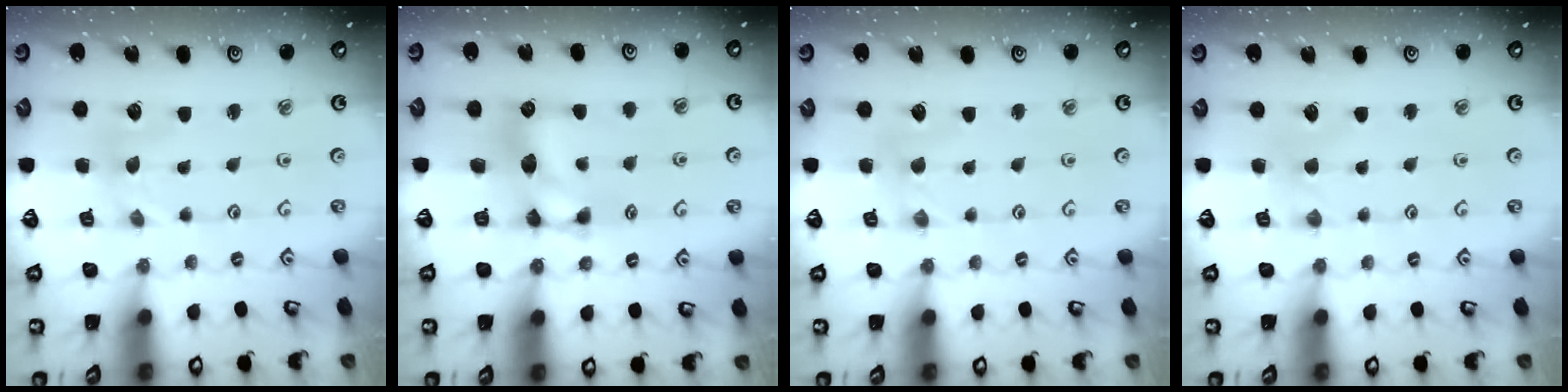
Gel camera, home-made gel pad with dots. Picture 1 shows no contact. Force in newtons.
{"total": 10.5, "press": 10.5, "slide": 0.3}
{"total": 1.4, "press": 1.3, "slide": 0.3}
{"total": 1.1, "press": 1.1, "slide": 0.2}